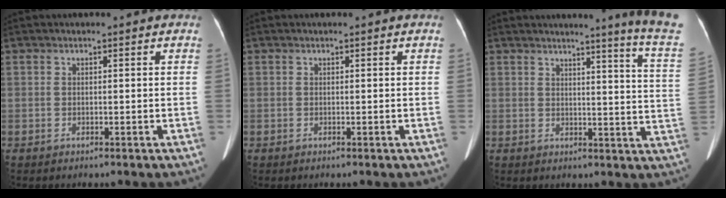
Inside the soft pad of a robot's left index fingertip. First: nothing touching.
{"total": 0.0}
{"total": 11.9, "force": [10.3, -2.7, 5.3], "torque": [-0.063, -0.108, 0.094]}